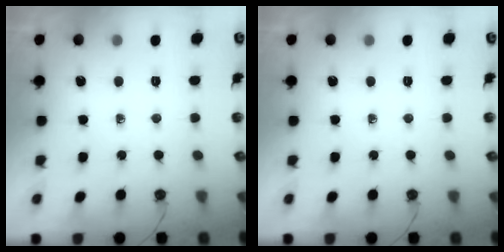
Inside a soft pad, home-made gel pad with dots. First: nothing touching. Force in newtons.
{"total": 0.0}